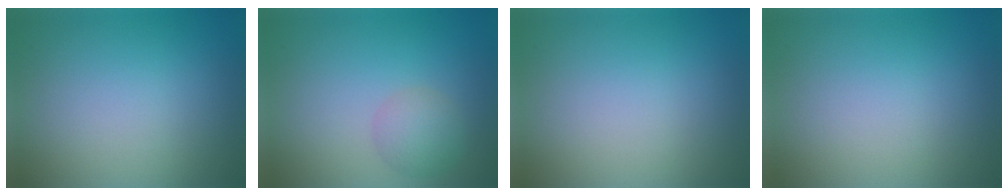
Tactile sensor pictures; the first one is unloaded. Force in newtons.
{"total": 2.6, "press": 2.6, "slide": 0.0}
{"total": 0.0}
{"total": 0.0}